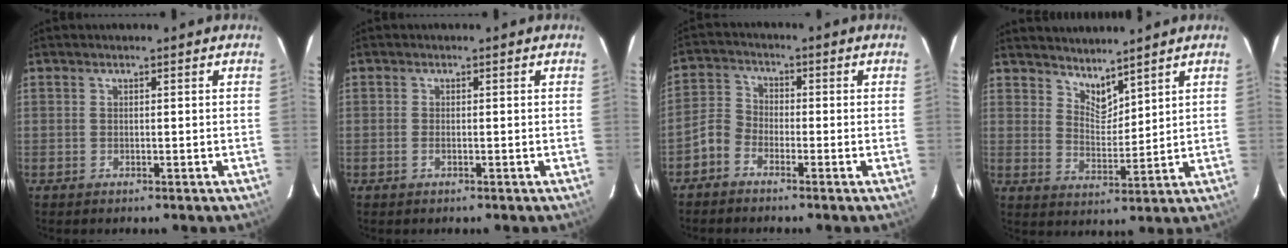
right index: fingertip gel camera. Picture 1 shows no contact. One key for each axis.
{"total": 1.0, "fx": -0.4, "fy": 0.4, "fz": 0.8, "tx": -0.019, "ty": 0.000, "tz": -0.007}
{"total": 4.1, "fx": -2.8, "fy": 2.7, "fz": 1.3, "tx": -0.024, "ty": 0.017, "tz": -0.064}
{"total": 5.6, "fx": 5.1, "fy": 1.7, "fz": 1.7, "tx": -0.020, "ty": -0.003, "tz": 0.093}